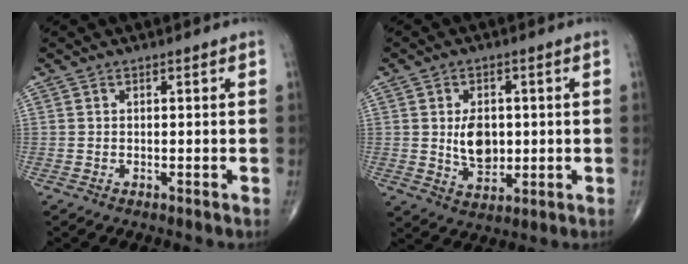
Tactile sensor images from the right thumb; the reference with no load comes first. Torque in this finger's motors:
{"motor_torque": [0.18, 0.09, 0.35, 0.22, 0.02]}